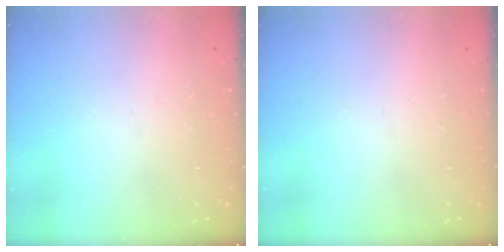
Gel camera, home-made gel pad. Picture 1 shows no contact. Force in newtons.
{"total": 0.0}